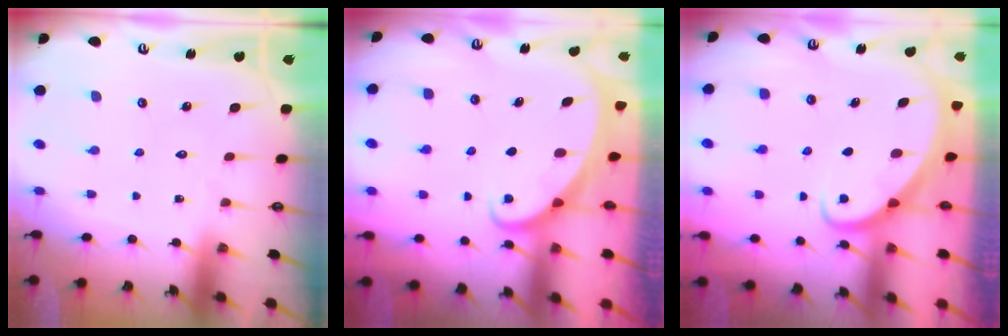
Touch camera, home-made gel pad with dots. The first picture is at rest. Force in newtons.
{"total": 1.8, "press": 1.8, "slide": 0.1}
{"total": 2.2, "press": 2.2, "slide": 0.2}